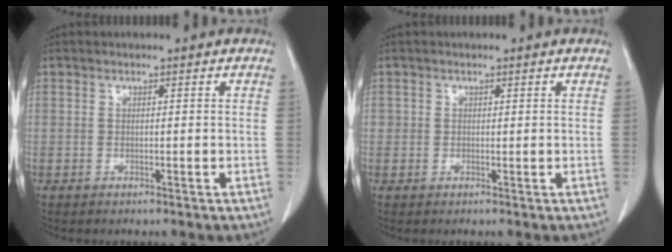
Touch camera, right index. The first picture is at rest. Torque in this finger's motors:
{"motor_torque": [0.04, 0.00, 0.03, 0.00]}